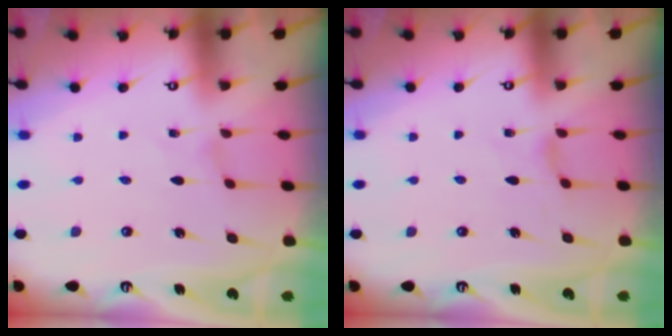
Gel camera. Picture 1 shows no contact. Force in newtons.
{"total": 1.2, "press": 1.2, "slide": 0.3}